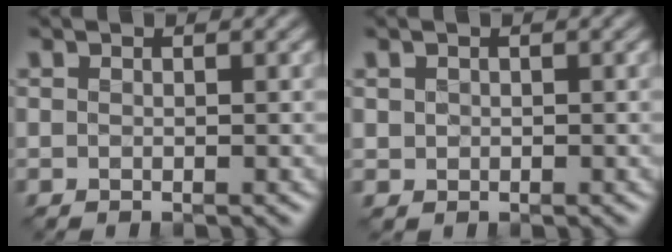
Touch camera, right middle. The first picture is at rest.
{"total": 0.7, "force": [0.0, 0.7, 0.0], "torque": [-0.002, -0.004, 0.004]}